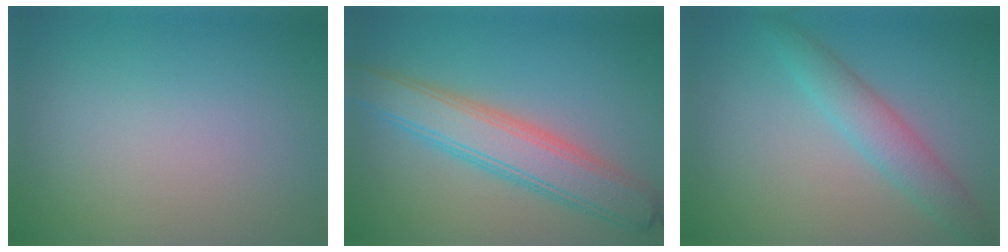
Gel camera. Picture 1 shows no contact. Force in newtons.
{"total": 6.1, "press": 6.1, "slide": 0.4}
{"total": 3.4, "press": 3.4, "slide": 0.2}